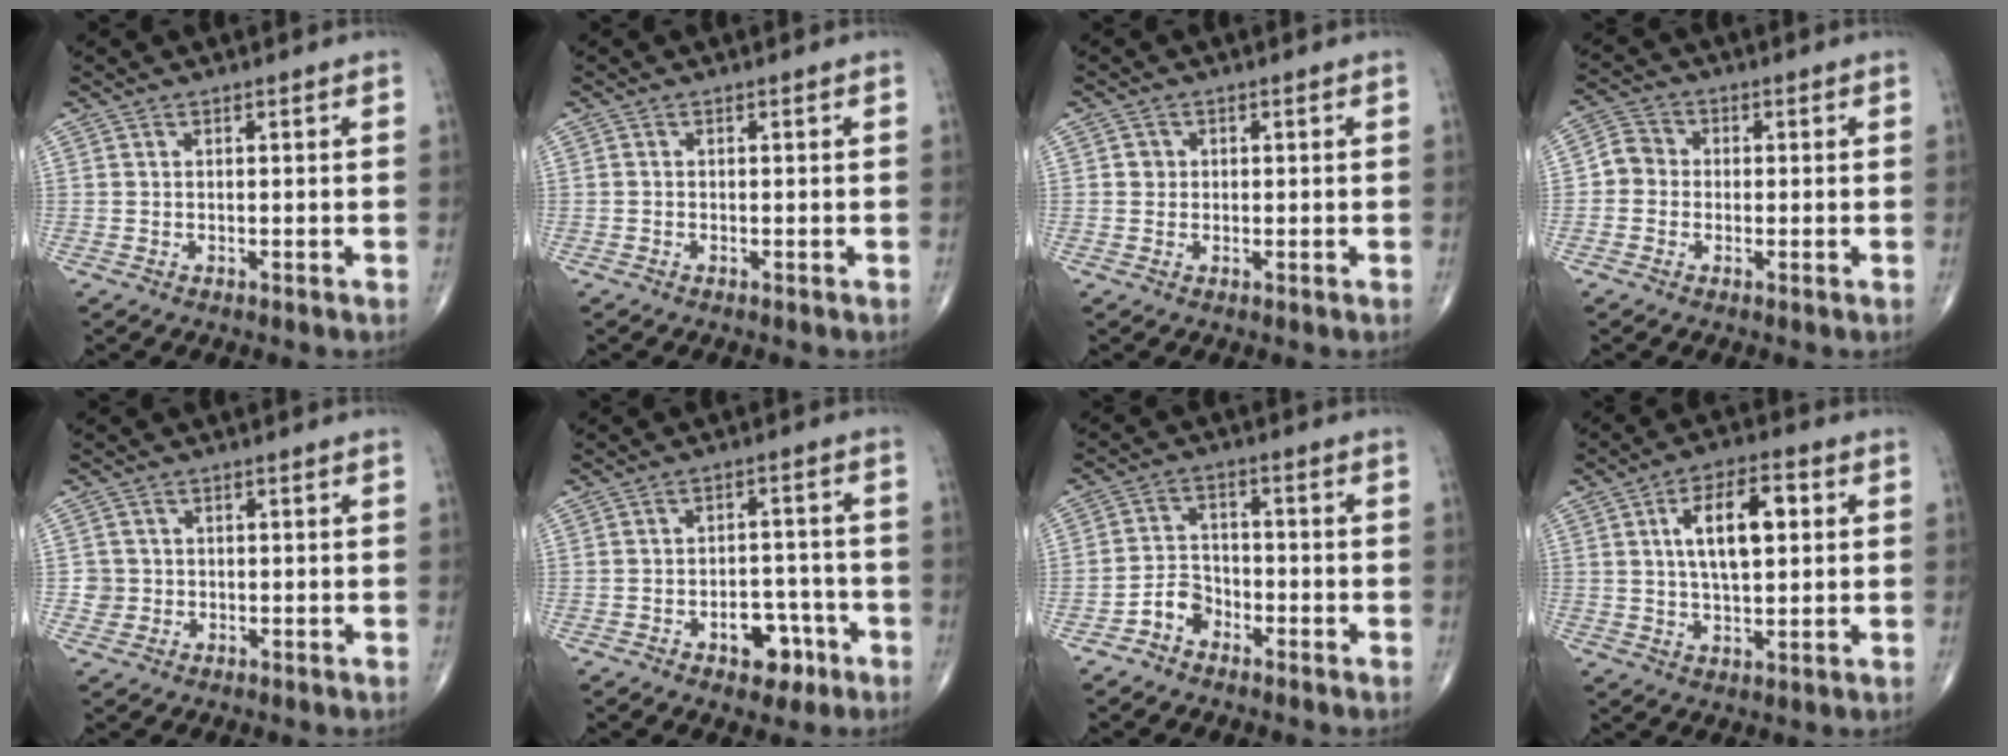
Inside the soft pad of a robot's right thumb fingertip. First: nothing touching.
{"total": 0.0}
{"total": 1.5, "force": [0.1, 1.5, 0.4], "torque": [0.003, 0.003, 0.000]}
{"total": 4.4, "force": [-0.6, 4.1, 1.5], "torque": [-0.011, 0.013, -0.024]}
{"total": 2.4, "force": [-0.2, 2.4, 0.0], "torque": [0.018, 0.008, -0.007]}
{"total": 7.2, "force": [-3.6, 4.5, 4.3], "torque": [-0.030, 0.036, -0.047]}
{"total": 4.9, "force": [-3.1, 3.5, 1.6], "torque": [-0.011, 0.028, -0.064]}
{"total": 11.7, "force": [2.6, 5.3, 10.1], "torque": [-0.158, 0.008, 0.042]}